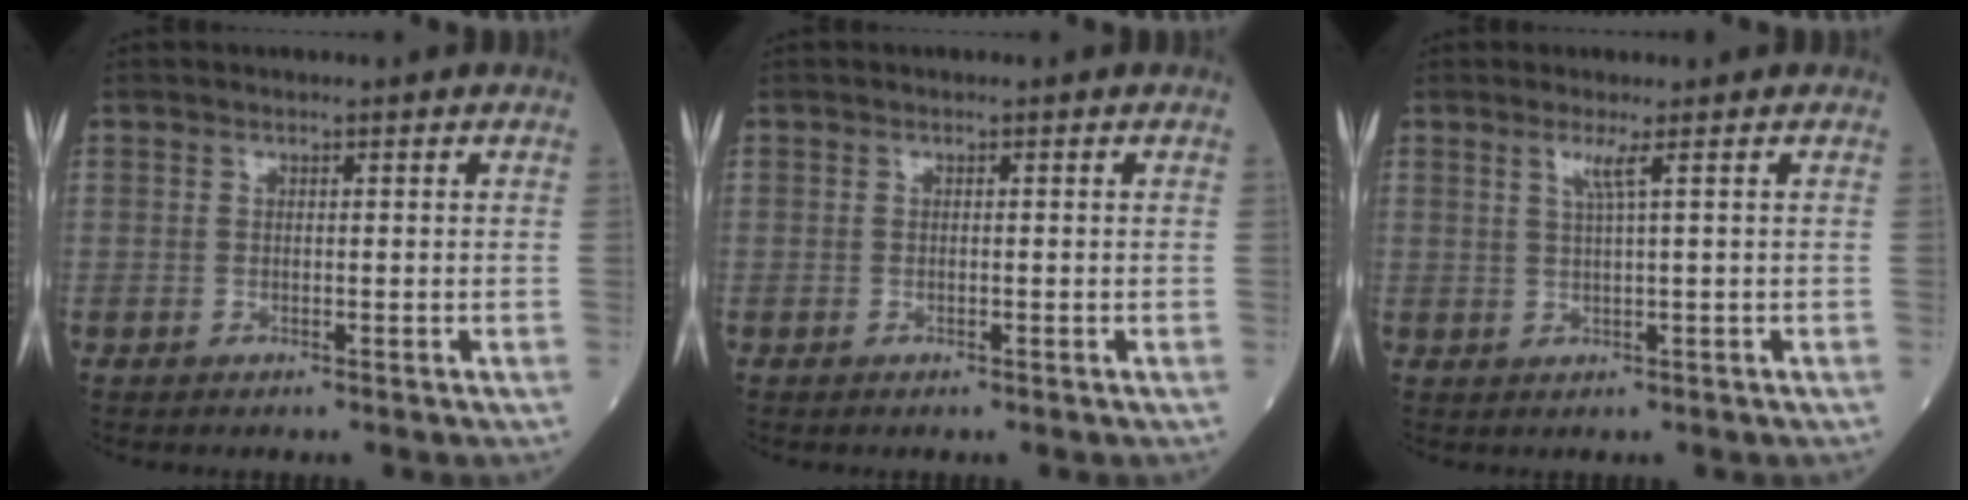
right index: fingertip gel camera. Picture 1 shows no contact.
{"total": 0.0}
{"total": 2.0, "force": [0.9, -0.7, 1.6], "torque": [-0.038, -0.005, 0.022]}